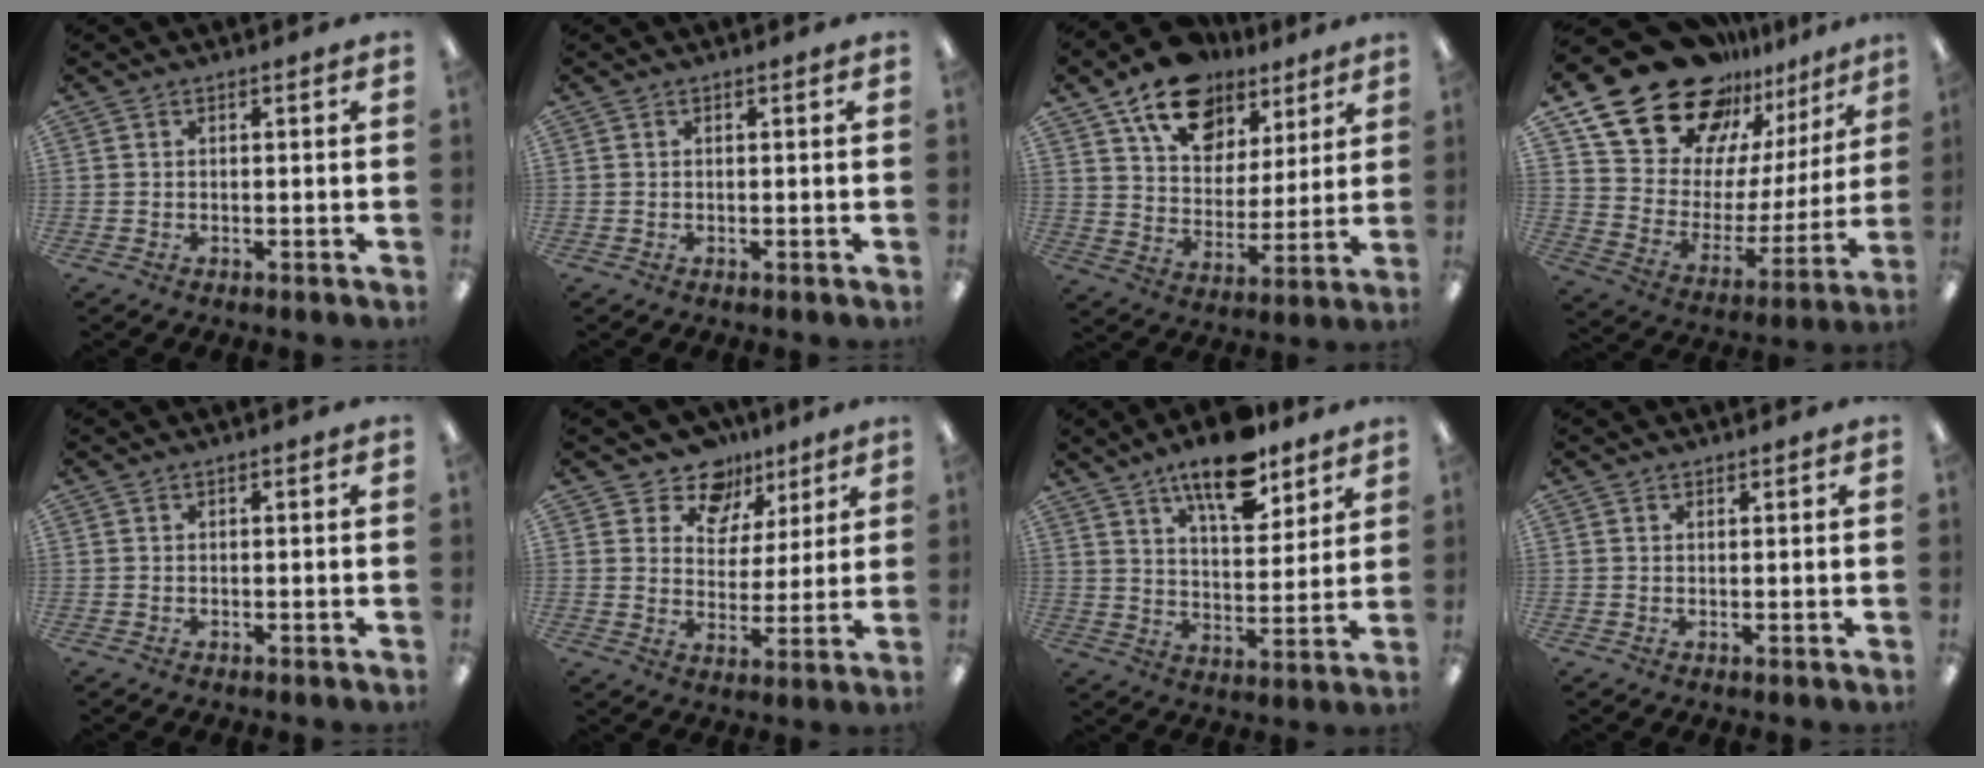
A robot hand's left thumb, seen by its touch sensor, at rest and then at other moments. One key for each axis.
{"total": 0.0}
{"total": 16.3, "fx": 10.9, "fy": 10.1, "fz": 6.8, "tx": -0.110, "ty": -0.057, "tz": 0.199}
{"total": 23.4, "fx": 18.5, "fy": 12.1, "fz": 7.9, "tx": -0.144, "ty": -0.128, "tz": 0.345}
{"total": 0.0}
{"total": 10.4, "fx": 7.7, "fy": 6.8, "fz": 2.0, "tx": -0.037, "ty": -0.055, "tz": 0.143}
{"total": 14.4, "fx": 10.1, "fy": 5.9, "fz": 8.3, "tx": -0.121, "ty": -0.052, "tz": 0.172}
{"total": 0.8, "fx": 0.6, "fy": 0.5, "fz": 0.1, "tx": -0.002, "ty": 0.001, "tz": 0.012}